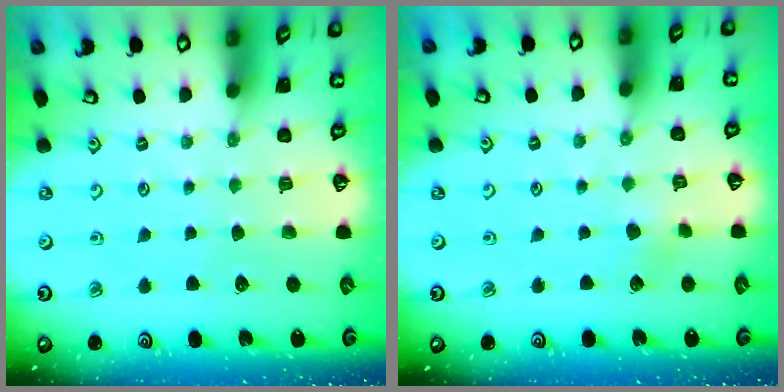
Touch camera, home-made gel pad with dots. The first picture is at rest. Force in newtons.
{"total": 2.3, "press": 2.3, "slide": 0.2}